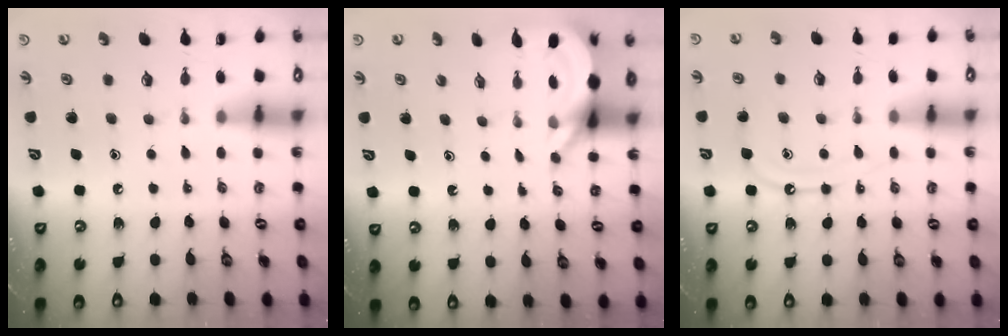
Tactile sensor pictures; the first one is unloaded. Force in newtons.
{"total": 5.5, "press": 5.5, "slide": 0.3}
{"total": 9.4, "press": 9.3, "slide": 1.0}